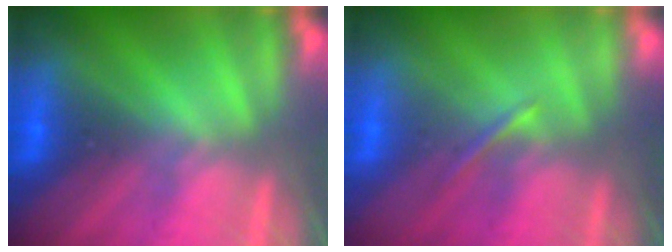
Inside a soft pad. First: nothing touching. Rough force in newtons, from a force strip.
{"total": 1.4}